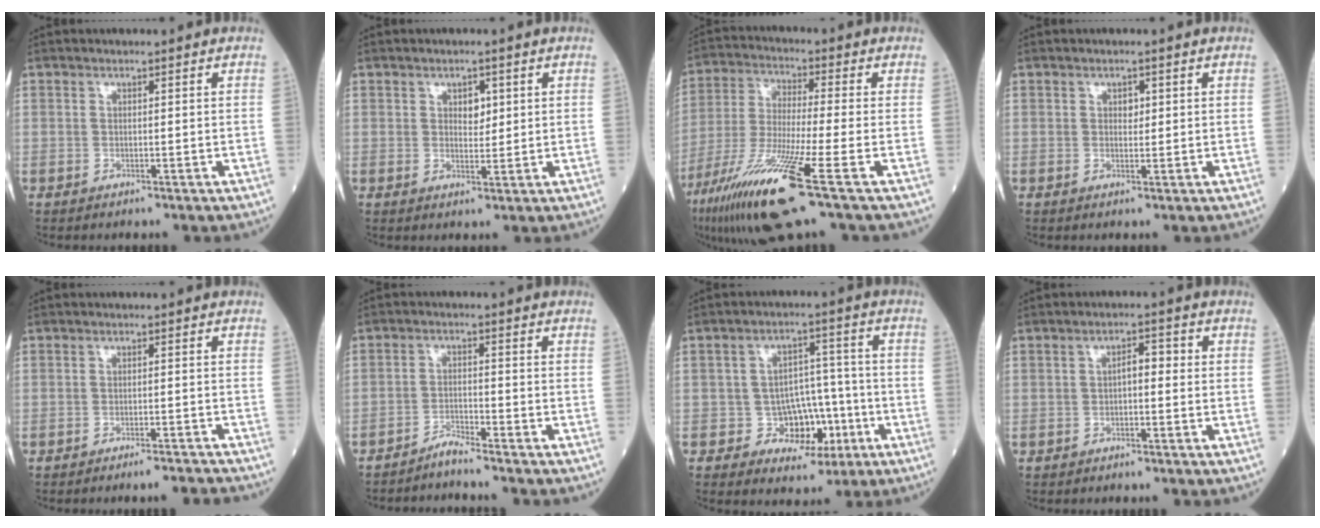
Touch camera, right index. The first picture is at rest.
{"total": 2.5, "force": [0.9, 1.5, 1.7], "torque": [-0.021, -0.001, 0.014]}
{"total": 16.2, "force": [-8.5, 0.0, 13.8], "torque": [-0.290, -0.049, -0.160]}
{"total": 1.2, "force": [0.4, 0.9, 0.8], "torque": [-0.008, -0.001, 0.005]}
{"total": 3.7, "force": [-3.6, -0.5, 0.9], "torque": [-0.002, -0.007, -0.052]}
{"total": 2.8, "force": [-2.7, -0.9, 0.2], "torque": [-0.003, -0.012, -0.053]}
{"total": 7.4, "force": [-2.4, 5.8, 3.8], "torque": [-0.038, 0.025, -0.027]}
{"total": 2.5, "force": [-0.1, 1.0, 2.3], "torque": [-0.031, 0.013, -0.005]}